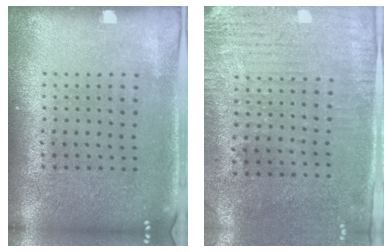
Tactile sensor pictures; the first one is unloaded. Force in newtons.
{"total": 2.9, "press": 2.4, "slide": 1.7}